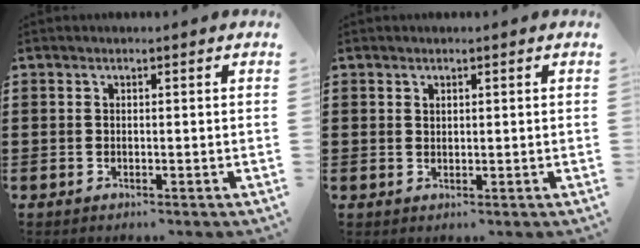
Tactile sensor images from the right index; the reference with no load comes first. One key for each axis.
{"total": 0.7, "fx": 0.5, "fy": 0.4, "fz": 0.2, "tx": -0.007, "ty": 0.001, "tz": 0.010}